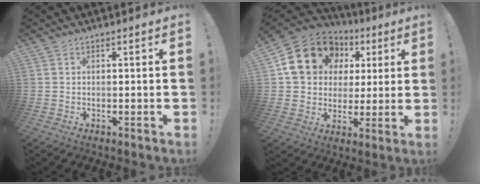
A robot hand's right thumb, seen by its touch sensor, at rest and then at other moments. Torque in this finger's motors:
{"motor_torque": [1.85, 1.90, 0.49, -0.40, 0.06]}